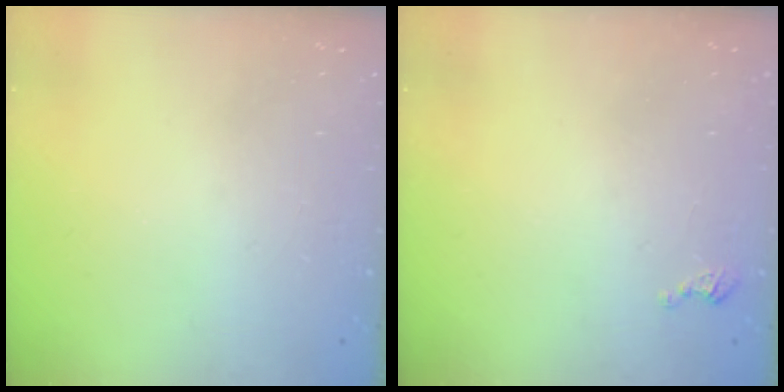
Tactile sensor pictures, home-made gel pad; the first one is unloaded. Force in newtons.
{"total": 2.3, "press": 2.3, "slide": 0.3}